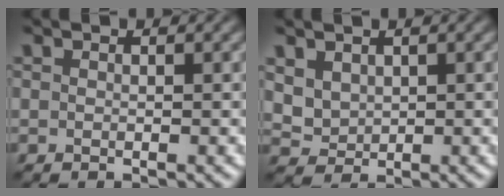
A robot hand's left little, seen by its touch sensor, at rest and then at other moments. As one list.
[{"total": 2.1, "force": [1.1, 1.5, 1.0], "torque": [-0.027, -0.004, 0.028]}]